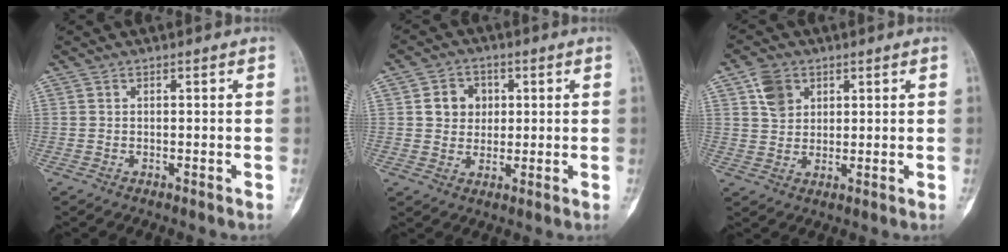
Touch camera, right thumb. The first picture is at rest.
{"total": 6.1, "force": [1.3, 5.3, 2.8], "torque": [-0.013, 0.000, 0.019]}
{"total": 5.5, "force": [2.5, 4.3, 2.5], "torque": [-0.025, -0.007, 0.047]}